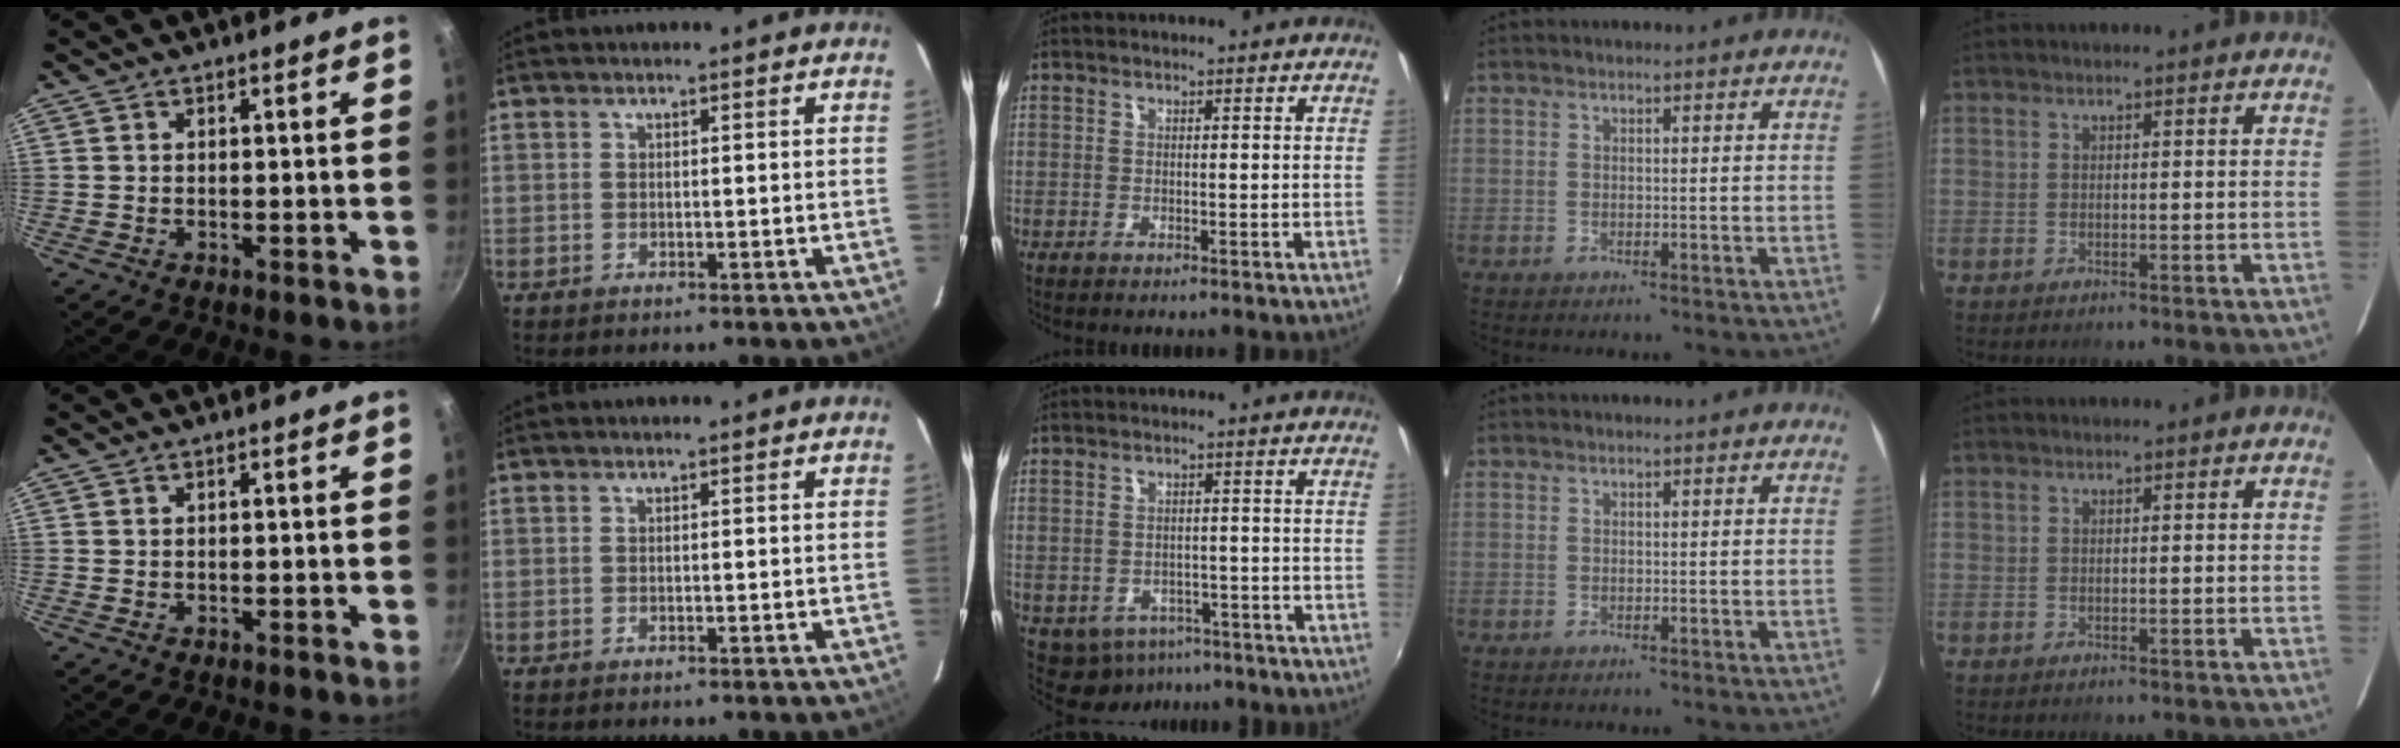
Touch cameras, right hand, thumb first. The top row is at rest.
{"middle": {"total": 6.9, "force": [-4.0, 5.1, 2.3], "torque": [-0.057, -0.011, -0.044]}}